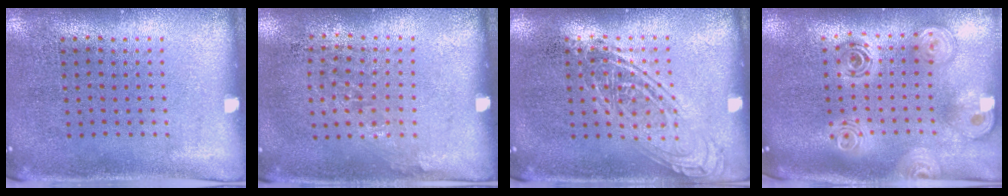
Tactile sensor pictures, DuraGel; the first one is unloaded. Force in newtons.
{"total": 0.8, "press": 0.6, "slide": 0.5}
{"total": 2.5, "press": 2.5, "slide": 0.3}
{"total": 2.6, "press": 2.0, "slide": 1.7}